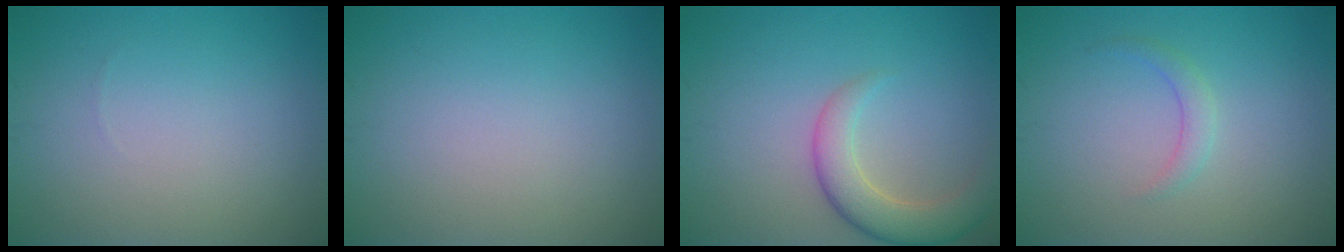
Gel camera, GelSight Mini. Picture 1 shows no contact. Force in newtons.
{"total": 0.0}
{"total": 4.4, "press": 4.4, "slide": 0.4}
{"total": 1.4, "press": 1.4, "slide": 0.1}